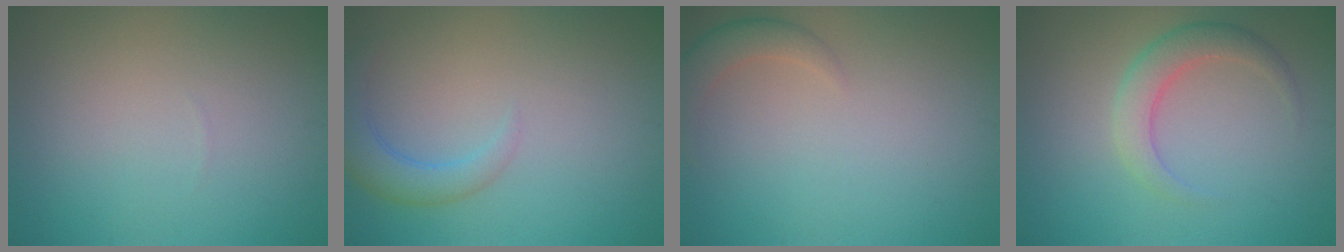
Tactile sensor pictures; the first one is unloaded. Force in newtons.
{"total": 2.9, "press": 2.9, "slide": 0.2}
{"total": 2.0, "press": 2.0, "slide": 0.1}
{"total": 2.8, "press": 2.8, "slide": 0.2}